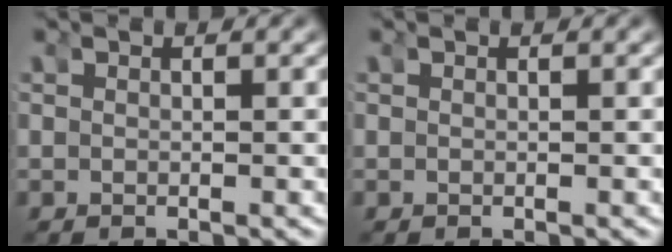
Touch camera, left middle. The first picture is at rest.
{"total": 0.0}